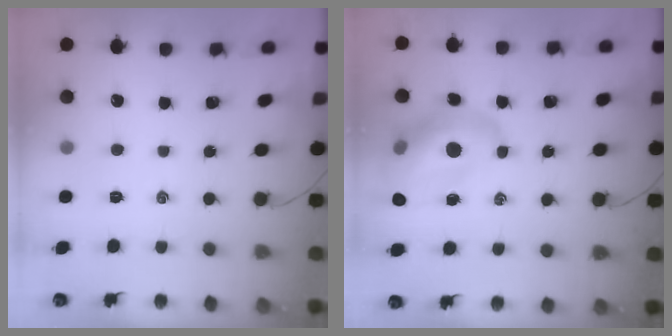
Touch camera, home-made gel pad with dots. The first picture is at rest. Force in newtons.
{"total": 14.9, "press": 14.3, "slide": 4.2}